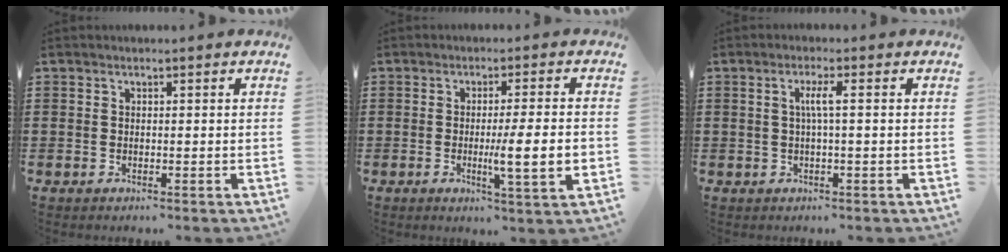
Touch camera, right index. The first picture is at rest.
{"total": 7.3, "force": [-1.1, 0.3, 7.2], "torque": [-0.111, -0.014, -0.021]}
{"total": 2.8, "force": [0.1, 0.0, 2.8], "torque": [-0.054, -0.002, -0.003]}